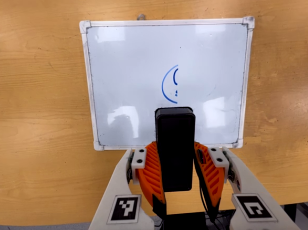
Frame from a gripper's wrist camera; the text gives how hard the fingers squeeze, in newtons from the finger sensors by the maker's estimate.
{"total": 4.6, "left": 4.2, "right": 5.0}